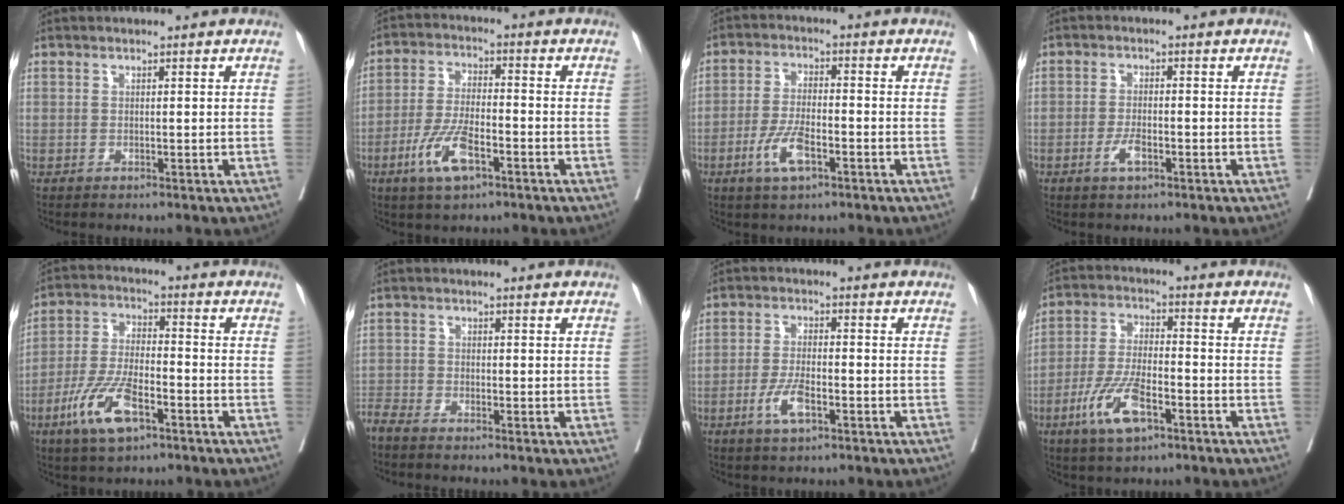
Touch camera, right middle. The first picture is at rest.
{"total": 8.2, "force": [-4.0, 2.5, 6.7], "torque": [-0.142, -0.007, -0.075]}
{"total": 6.3, "force": [-2.9, 1.9, 5.2], "torque": [-0.107, -0.005, -0.053]}
{"total": 2.9, "force": [-1.4, 0.9, 2.4], "torque": [-0.047, 0.000, -0.025]}
{"total": 10.1, "force": [-5.2, 3.2, 8.1], "torque": [-0.172, -0.006, -0.098]}
{"total": 2.8, "force": [-2.7, 0.2, 0.8], "torque": [-0.013, -0.008, -0.055]}
{"total": 4.9, "force": [-2.3, 1.4, 4.1], "torque": [-0.084, -0.002, -0.041]}
{"total": 9.0, "force": [-4.5, 2.6, 7.4], "torque": [-0.156, -0.008, -0.085]}